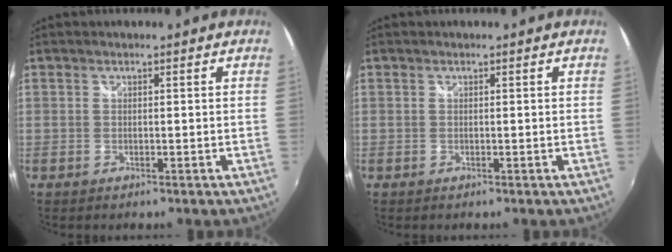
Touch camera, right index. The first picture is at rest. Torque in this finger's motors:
{"motor_torque": [-0.03, 0.04, 0.00, 0.00]}